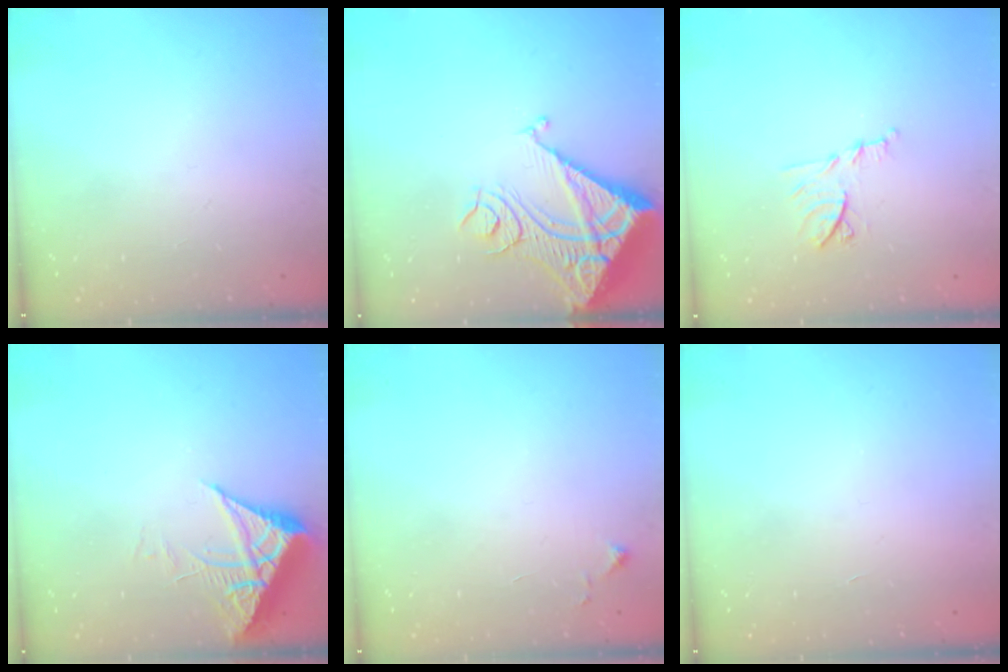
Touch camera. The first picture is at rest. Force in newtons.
{"total": 16.7, "press": 16.6, "slide": 2.1}
{"total": 9.4, "press": 9.4, "slide": 0.1}
{"total": 6.6, "press": 6.6, "slide": 0.8}
{"total": 3.2, "press": 3.2, "slide": 0.6}
{"total": 1.8, "press": 1.8, "slide": 0.1}